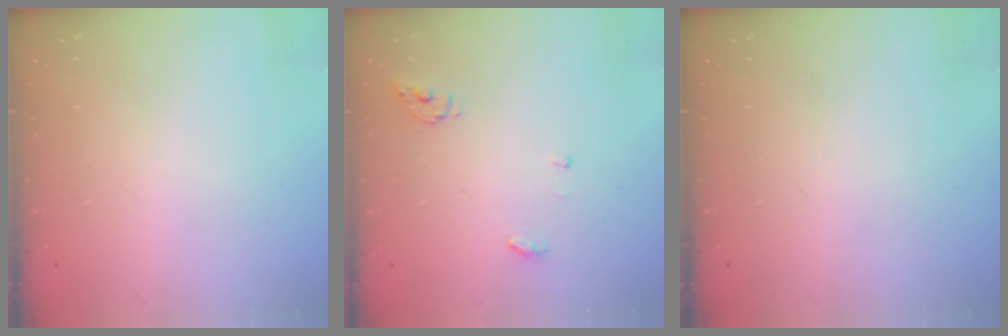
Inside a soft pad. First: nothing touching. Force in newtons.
{"total": 4.3, "press": 4.3, "slide": 0.4}
{"total": 0.0}